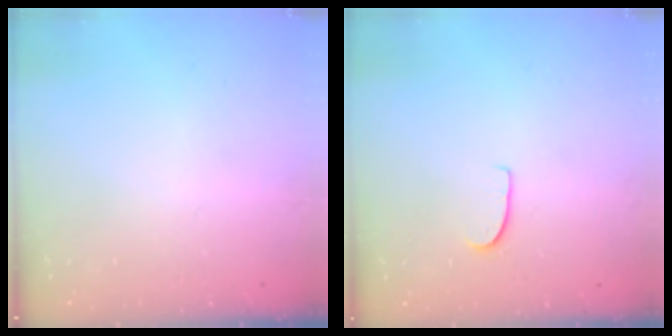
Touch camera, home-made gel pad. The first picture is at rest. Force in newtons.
{"total": 5.1, "press": 5.1, "slide": 0.4}